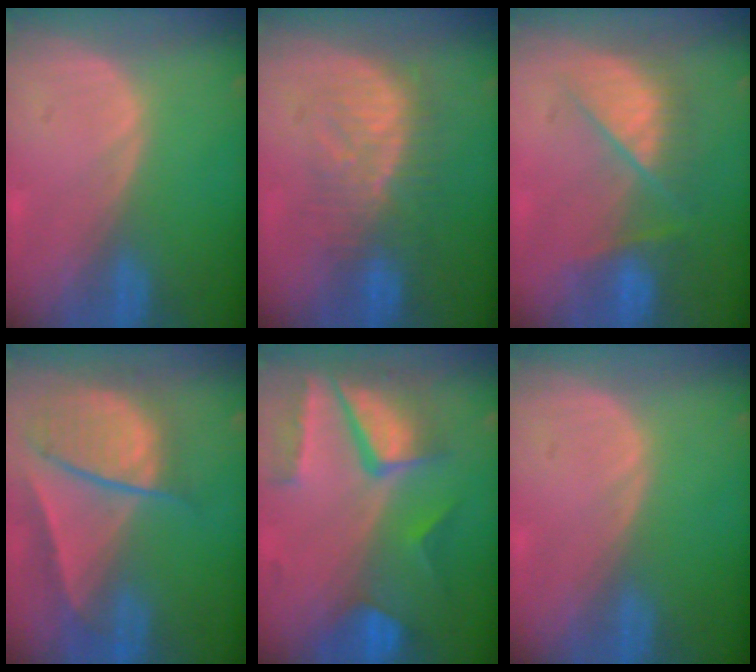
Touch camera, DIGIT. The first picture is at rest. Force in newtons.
{"total": 8.1, "press": 7.9, "slide": 1.7}
{"total": 7.2, "press": 7.2, "slide": 0.5}
{"total": 9.4, "press": 8.1, "slide": 4.7}
{"total": 10.5, "press": 8.8, "slide": 5.7}
{"total": 0.0}